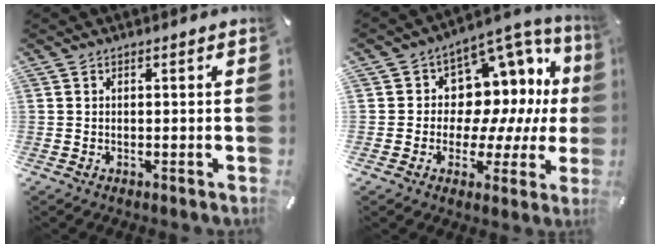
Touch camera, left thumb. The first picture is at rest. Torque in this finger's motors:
{"motor_torque": [0.32, 0.19, 0.10, -0.03, 0.12]}